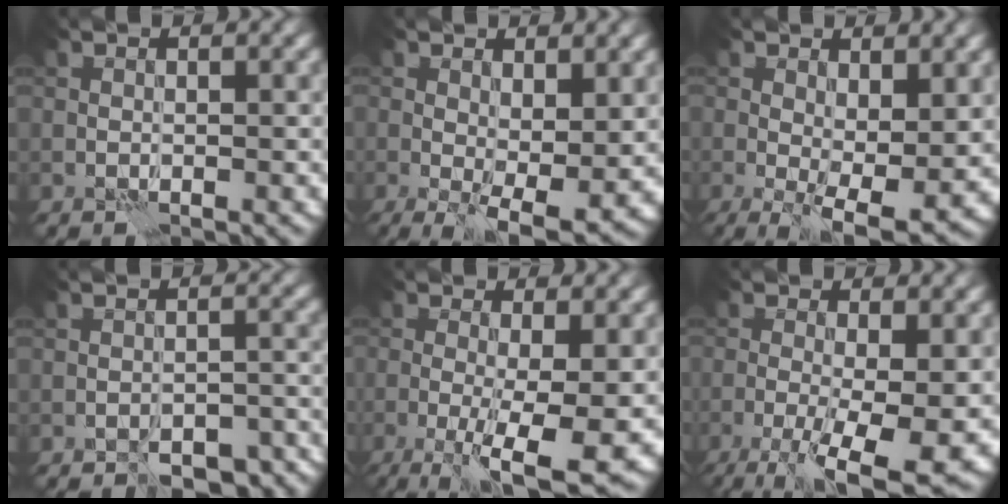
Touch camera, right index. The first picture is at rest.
{"total": 6.5, "force": [-0.7, 2.7, 5.9], "torque": [-0.095, -0.015, -0.003]}
{"total": 7.4, "force": [-0.8, 3.0, 6.7], "torque": [-0.106, -0.015, -0.006]}
{"total": 6.1, "force": [-5.1, 2.5, 2.3], "torque": [-0.015, 0.003, -0.065]}
{"total": 8.6, "force": [-2.7, 1.9, 7.9], "torque": [-0.122, -0.009, -0.040]}
{"total": 9.8, "force": [-3.9, 3.0, 8.5], "torque": [-0.137, -0.014, -0.058]}